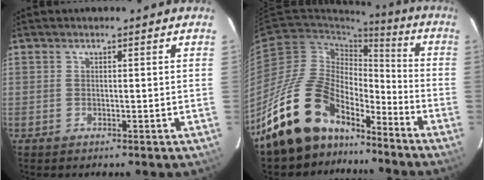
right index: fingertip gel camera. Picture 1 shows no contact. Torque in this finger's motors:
{"motor_torque": [0.30, -0.39, -0.31, -0.15]}